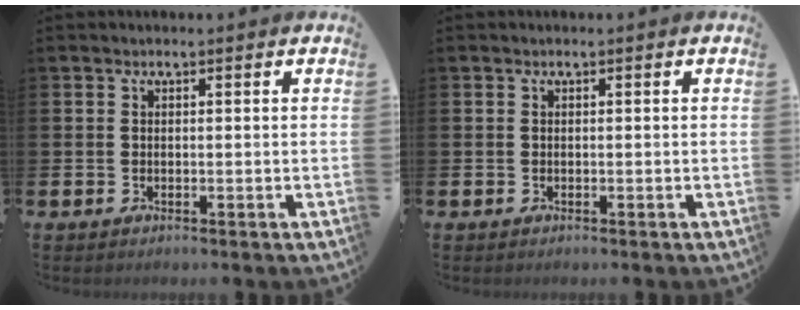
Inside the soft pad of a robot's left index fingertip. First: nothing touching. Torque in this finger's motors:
{"motor_torque": [0.00, 0.00, 0.00, 0.00]}